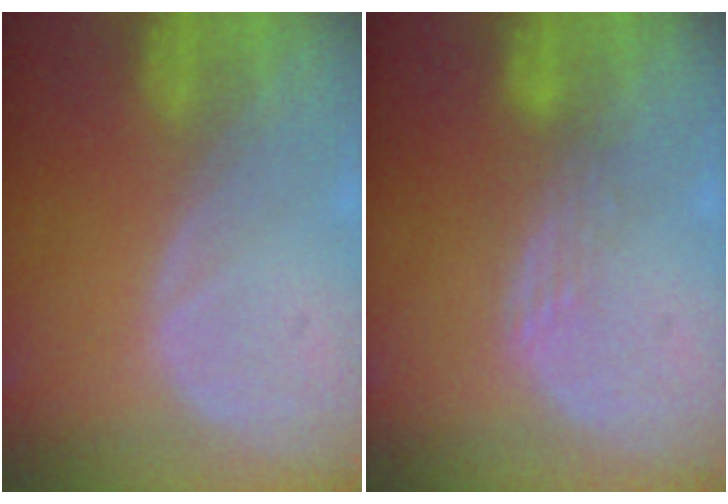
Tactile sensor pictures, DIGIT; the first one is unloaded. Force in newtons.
{"total": 3.0, "press": 2.5, "slide": 1.7}